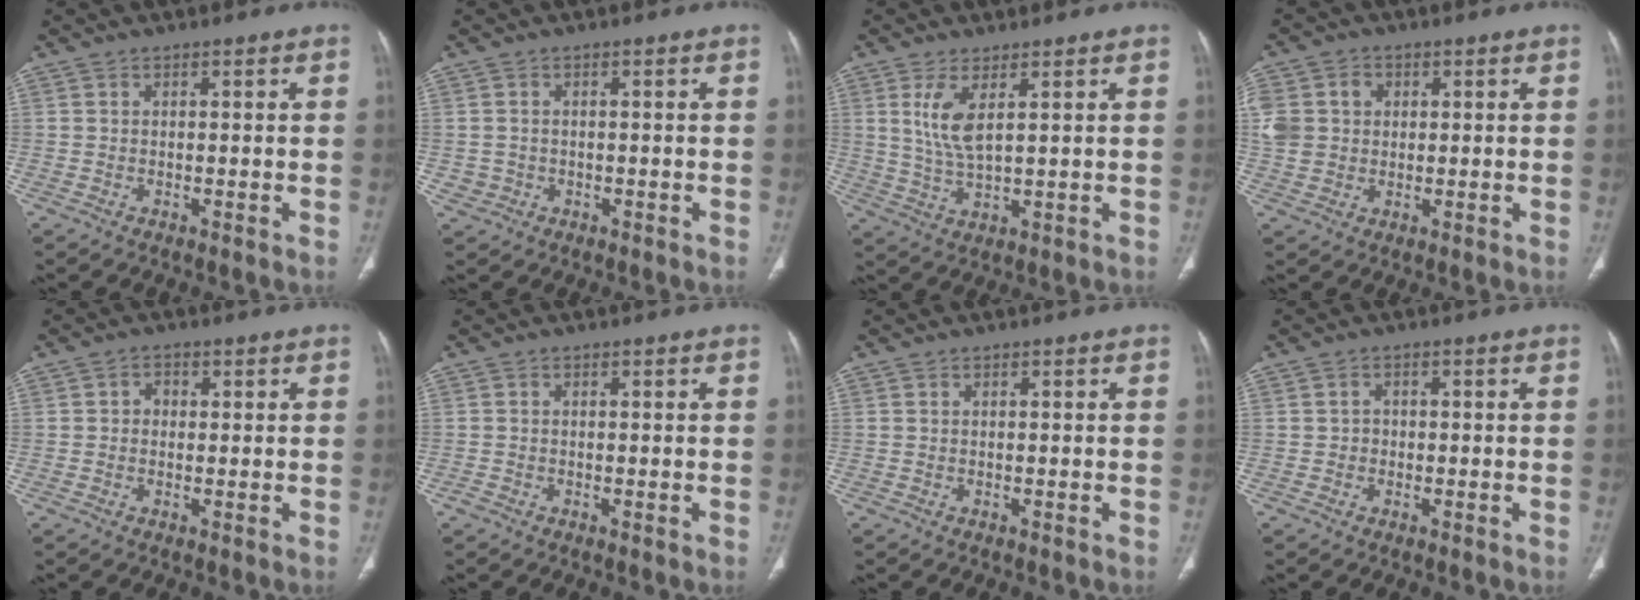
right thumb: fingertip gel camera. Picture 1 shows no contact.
{"total": 2.1, "force": [-0.4, 2.0, 0.4], "torque": [0.003, 0.008, -0.001]}
{"total": 6.3, "force": [2.4, 2.2, 5.5], "torque": [-0.118, -0.017, 0.059]}
{"total": 9.9, "force": [2.0, 8.5, 4.7], "torque": [-0.102, 0.014, 0.044]}
{"total": 2.0, "force": [0.3, 1.7, 1.0], "torque": [-0.004, 0.004, 0.000]}
{"total": 0.9, "force": [-0.4, 0.5, 0.6], "torque": [-0.010, -0.002, -0.010]}
{"total": 0.0}
{"total": 1.5, "force": [-0.4, 1.5, 0.3], "torque": [0.007, 0.008, -0.009]}